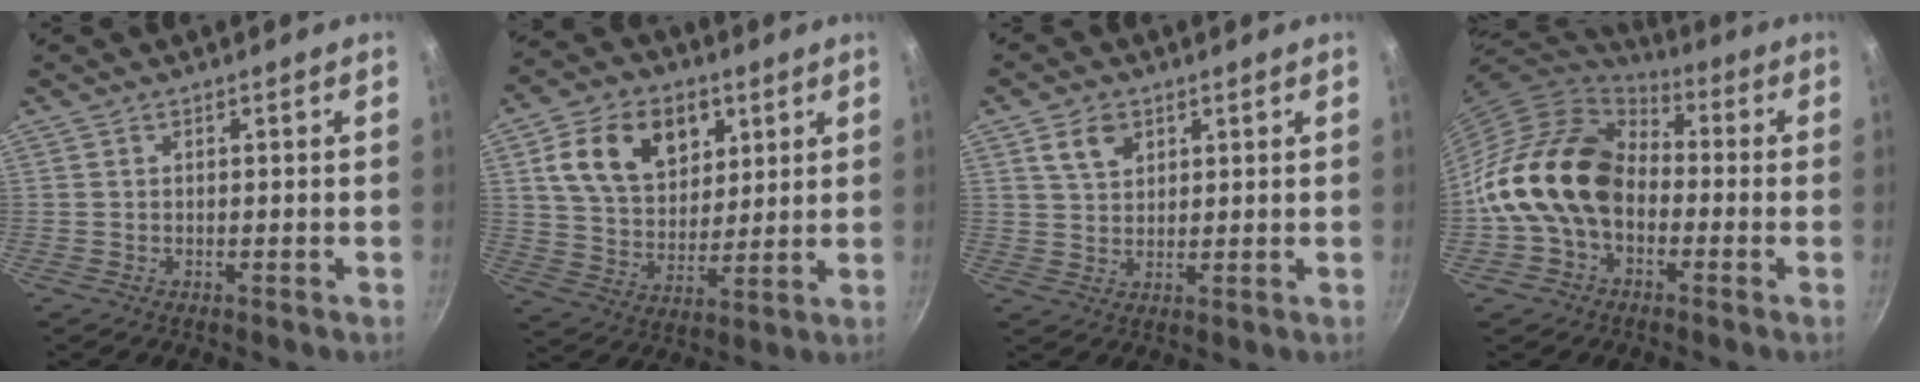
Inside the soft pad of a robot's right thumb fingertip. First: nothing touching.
{"total": 16.5, "force": [6.3, 11.5, 10.0], "torque": [-0.142, -0.015, 0.106]}
{"total": 5.3, "force": [2.5, 3.6, 2.9], "torque": [-0.042, -0.007, 0.048]}
{"total": 17.3, "force": [-2.2, 12.5, 11.7], "torque": [-0.183, 0.047, -0.057]}